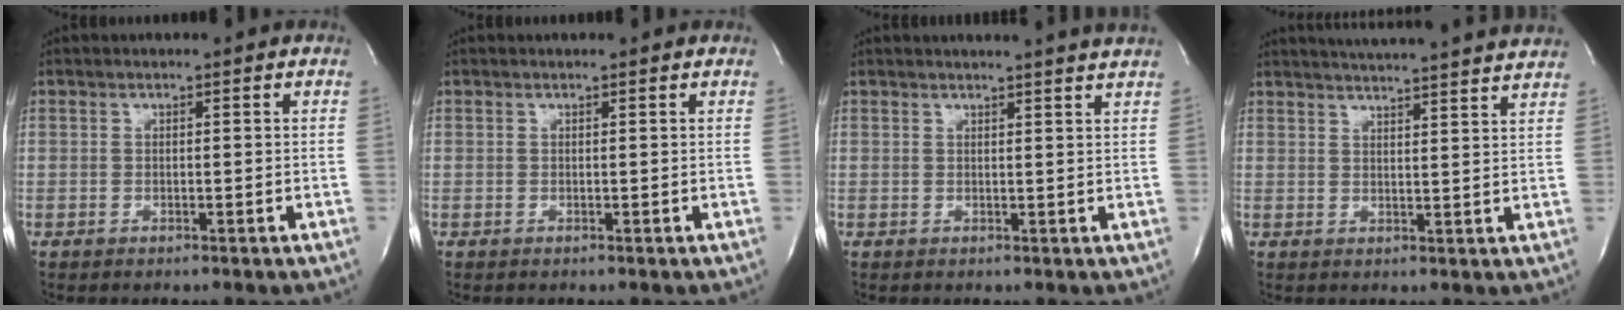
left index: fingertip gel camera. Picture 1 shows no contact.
{"total": 0.9, "force": [0.9, 0.2, 0.1], "torque": [-0.011, 0.005, 0.008]}
{"total": 6.5, "force": [6.1, -1.1, 2.0], "torque": [-0.024, -0.006, 0.054]}
{"total": 18.5, "force": [17.4, 0.1, 6.4], "torque": [-0.101, -0.011, 0.220]}